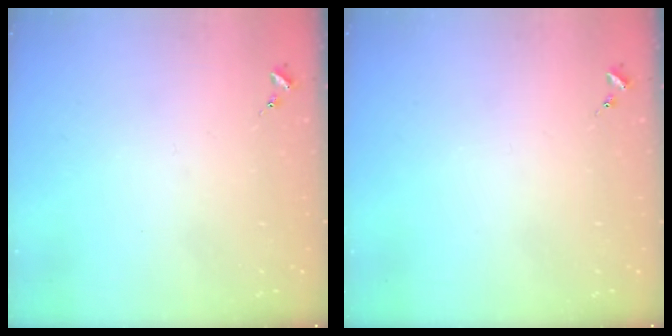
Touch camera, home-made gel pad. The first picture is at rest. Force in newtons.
{"total": 0.0}